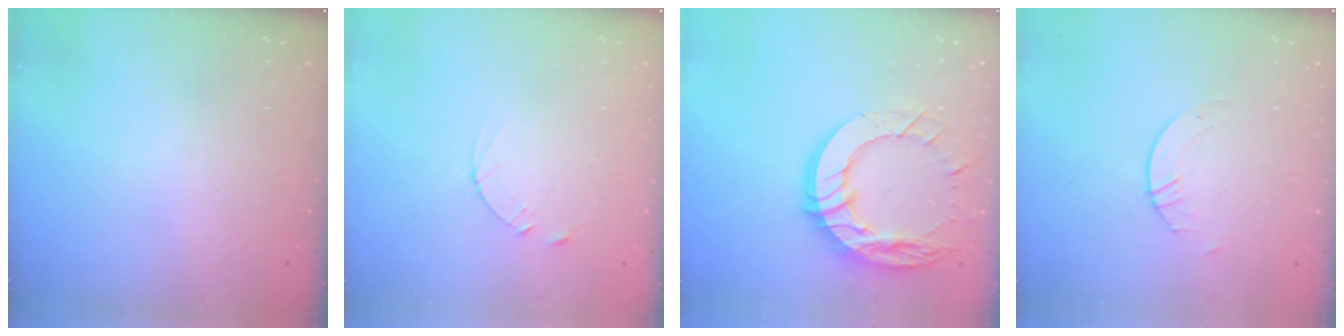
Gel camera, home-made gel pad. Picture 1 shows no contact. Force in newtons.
{"total": 2.4, "press": 2.3, "slide": 0.2}
{"total": 16.7, "press": 16.6, "slide": 1.6}
{"total": 2.6, "press": 2.6, "slide": 0.2}